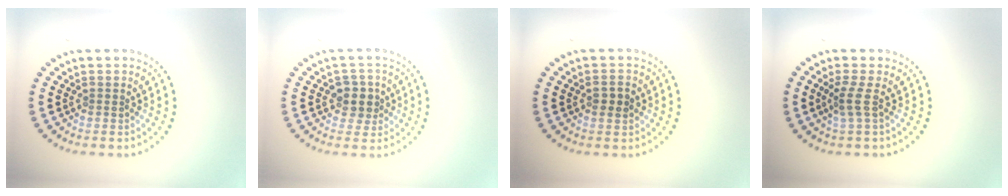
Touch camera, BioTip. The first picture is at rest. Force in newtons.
{"total": 2.4, "press": 2.3, "slide": 0.9}
{"total": 1.6, "press": 1.6, "slide": 0.1}
{"total": 1.9, "press": 1.3, "slide": 1.4}